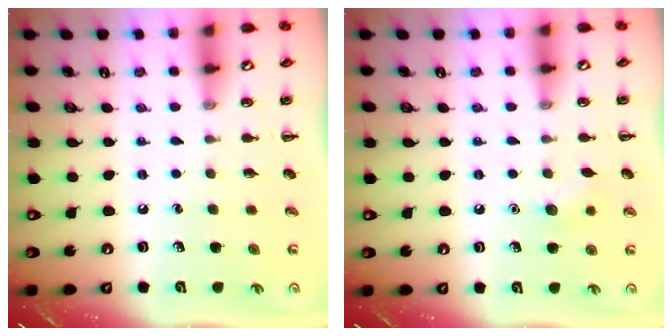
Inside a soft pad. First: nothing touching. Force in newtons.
{"total": 5.6, "press": 5.5, "slide": 1.3}